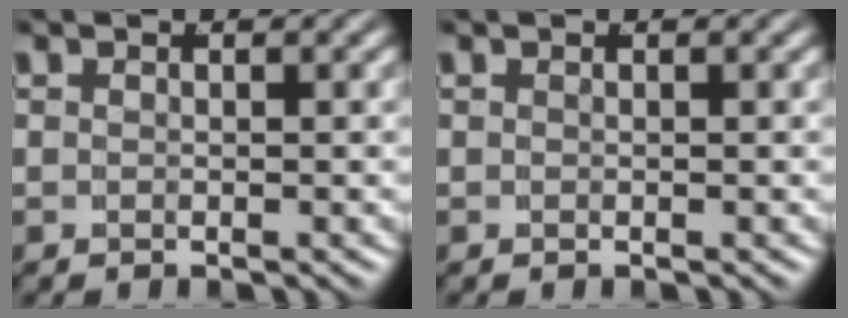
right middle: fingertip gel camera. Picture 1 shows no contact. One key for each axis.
{"total": 0.0}